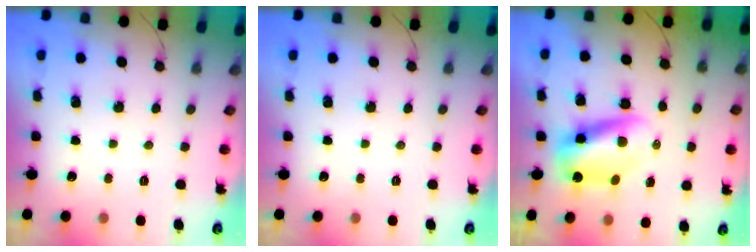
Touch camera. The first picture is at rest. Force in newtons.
{"total": 0.0}
{"total": 7.2, "press": 7.0, "slide": 1.7}